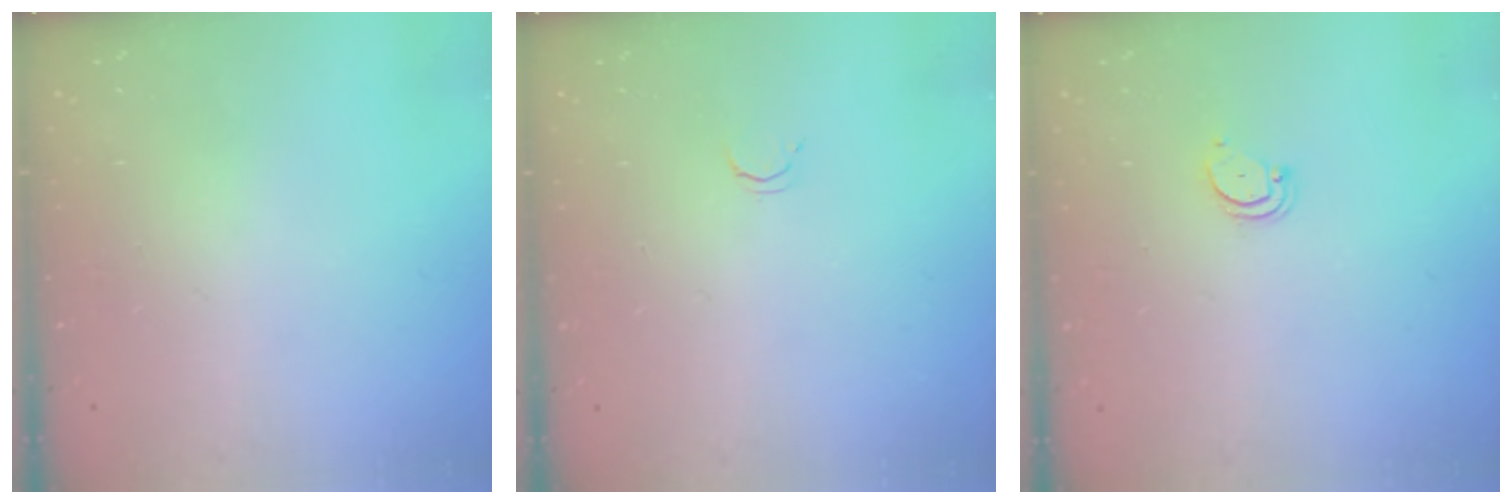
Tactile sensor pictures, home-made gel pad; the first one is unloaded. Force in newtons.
{"total": 2.1, "press": 2.1, "slide": 0.4}
{"total": 3.5, "press": 3.4, "slide": 0.3}